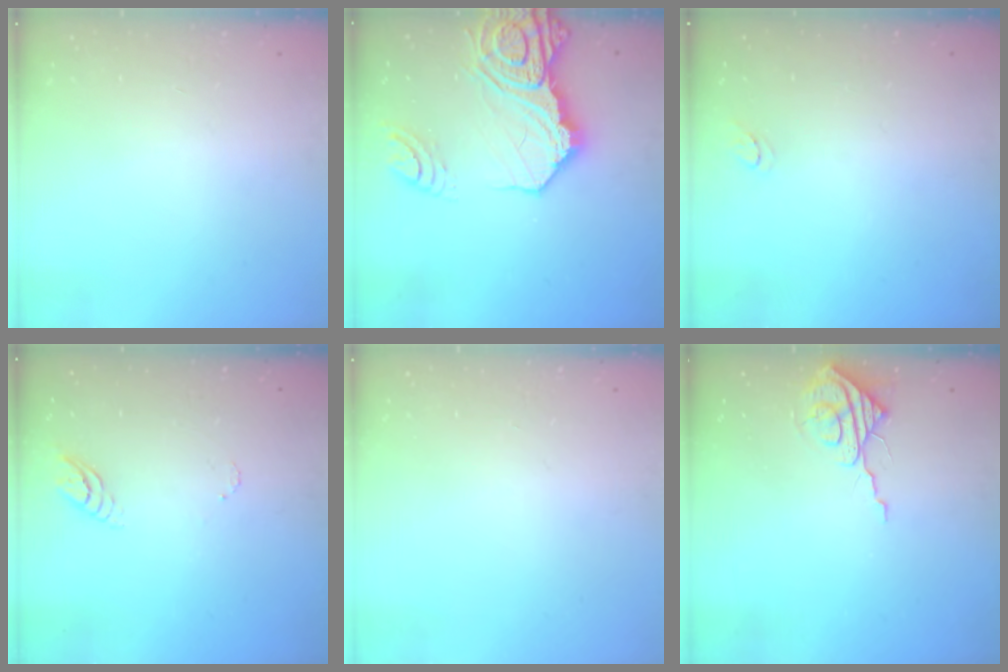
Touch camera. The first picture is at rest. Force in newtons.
{"total": 22.5, "press": 22.4, "slide": 2.8}
{"total": 3.2, "press": 3.2, "slide": 0.3}
{"total": 3.4, "press": 3.4, "slide": 0.4}
{"total": 0.0}
{"total": 8.5, "press": 8.5, "slide": 0.3}